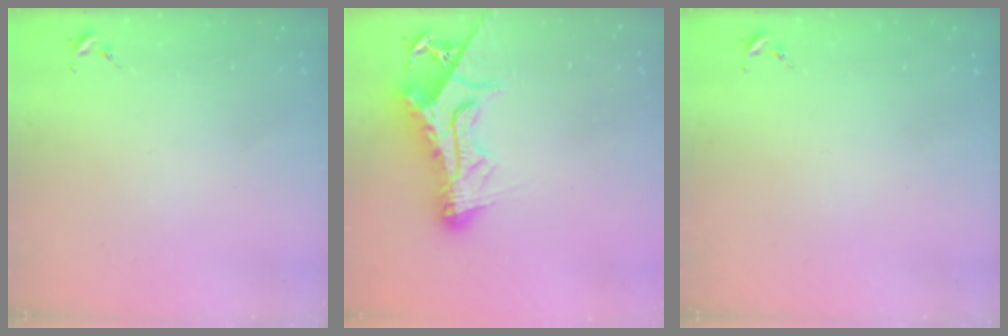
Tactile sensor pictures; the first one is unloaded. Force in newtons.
{"total": 16.9, "press": 16.8, "slide": 1.7}
{"total": 0.0}